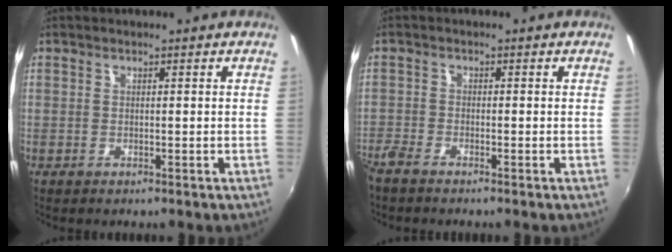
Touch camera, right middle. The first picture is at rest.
{"total": 3.3, "force": [-2.9, 0.7, 1.2], "torque": [-0.039, -0.012, -0.061]}